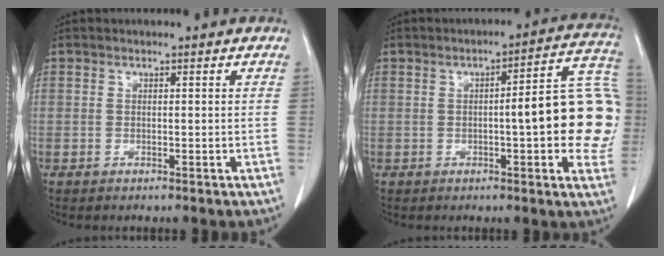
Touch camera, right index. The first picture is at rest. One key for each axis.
{"total": 15.3, "fx": -0.4, "fy": 2.8, "fz": 15.0, "tx": -0.156, "ty": 0.032, "tz": -0.009}